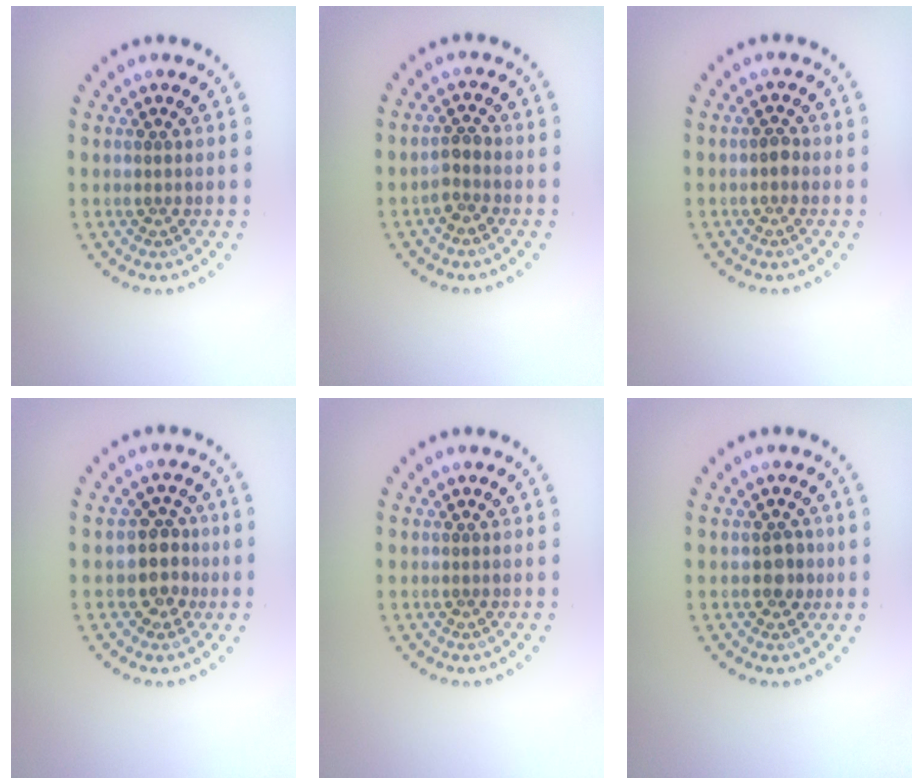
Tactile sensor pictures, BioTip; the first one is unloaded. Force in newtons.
{"total": 1.7, "press": 1.4, "slide": 1.0}
{"total": 0.8, "press": 0.8, "slide": 0.2}
{"total": 2.9, "press": 2.5, "slide": 1.5}
{"total": 0.0}
{"total": 1.7, "press": 1.7, "slide": 0.3}